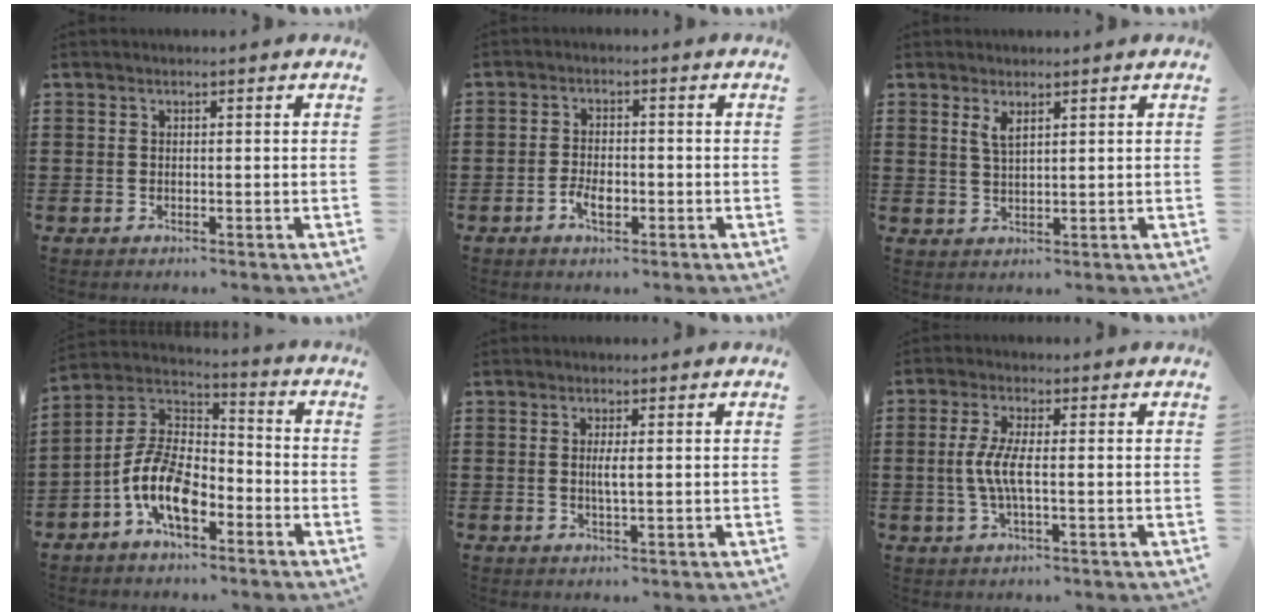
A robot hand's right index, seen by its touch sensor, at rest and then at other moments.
{"total": 3.6, "force": [-1.5, 1.6, 2.8], "torque": [-0.055, -0.001, -0.027]}
{"total": 2.2, "force": [1.4, 0.7, 1.6], "torque": [-0.035, 0.003, 0.024]}
{"total": 9.9, "force": [-4.7, 4.5, 7.5], "torque": [-0.185, -0.013, -0.099]}
{"total": 2.2, "force": [0.0, 0.2, 2.2], "torque": [-0.043, -0.005, -0.001]}
{"total": 4.9, "force": [-0.5, 0.8, 4.8], "torque": [-0.115, -0.010, -0.022]}